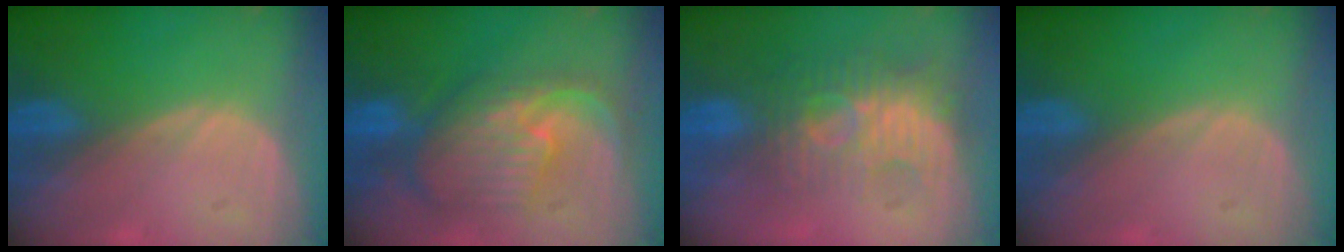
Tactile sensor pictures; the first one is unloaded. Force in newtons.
{"total": 10.4, "press": 9.3, "slide": 4.7}
{"total": 9.9, "press": 8.5, "slide": 5.1}
{"total": 0.0}